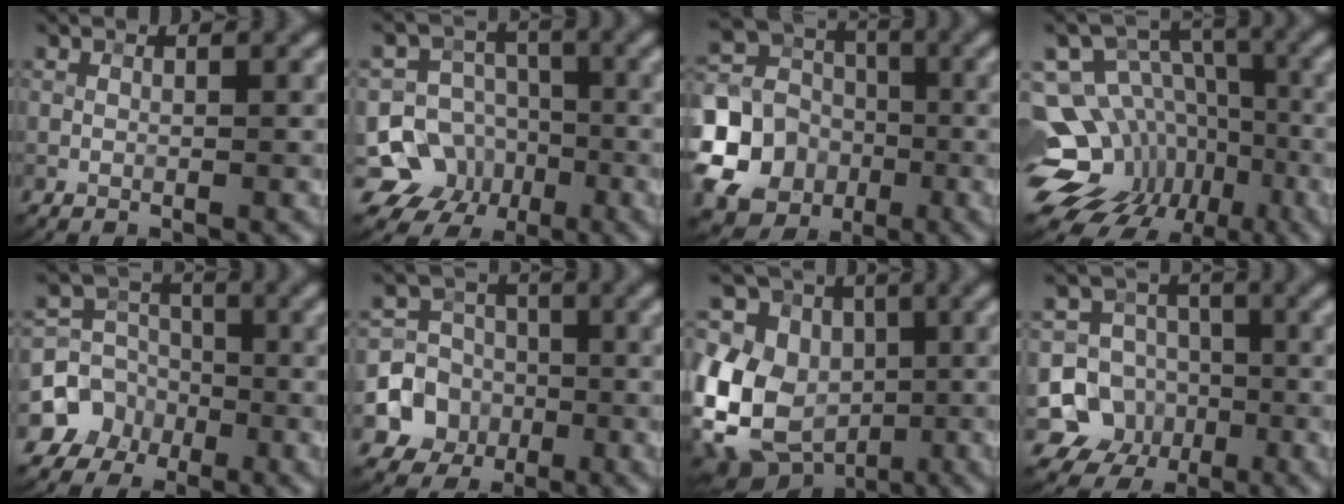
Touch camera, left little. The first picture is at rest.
{"total": 9.4, "force": [-4.0, 8.4, 1.5], "torque": [-0.009, -0.007, -0.096]}
{"total": 12.4, "force": [-3.3, 11.2, 4.2], "torque": [-0.119, -0.011, -0.079]}
{"total": 13.8, "force": [-4.6, 11.0, 7.1], "torque": [-0.123, 0.013, -0.058]}
{"total": 5.7, "force": [-2.7, 5.0, 0.5], "torque": [0.022, -0.002, -0.069]}
{"total": 5.2, "force": [-1.7, 4.7, 1.3], "torque": [-0.013, 0.001, -0.039]}
{"total": 16.0, "force": [-1.8, 13.3, 8.8], "torque": [-0.195, 0.022, -0.059]}
{"total": 7.8, "force": [-2.6, 7.1, 1.7], "torque": [-0.008, -0.003, -0.075]}